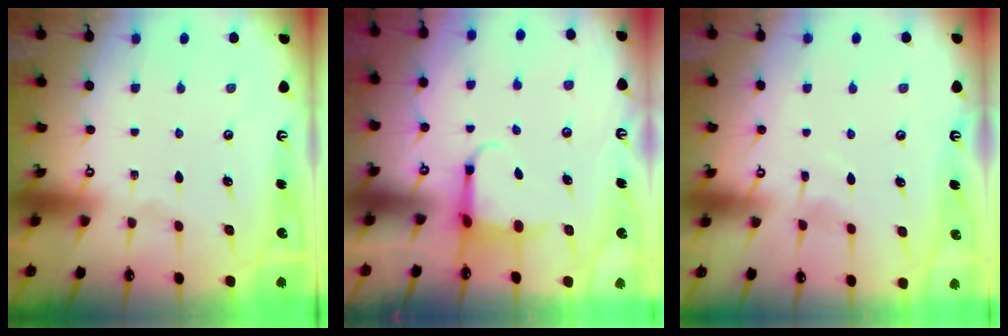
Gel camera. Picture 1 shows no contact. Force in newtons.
{"total": 4.0, "press": 3.8, "slide": 1.0}
{"total": 5.1, "press": 5.1, "slide": 0.5}